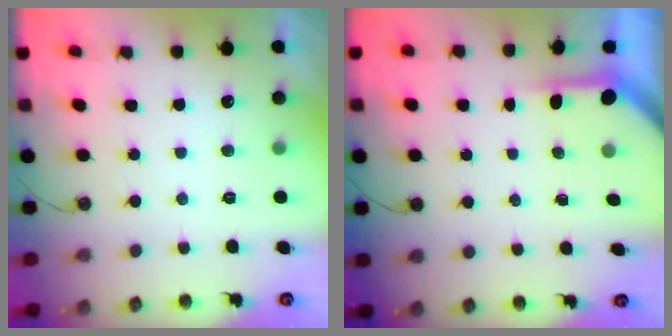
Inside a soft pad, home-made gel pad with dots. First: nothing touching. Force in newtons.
{"total": 3.5, "press": 3.5, "slide": 0.3}